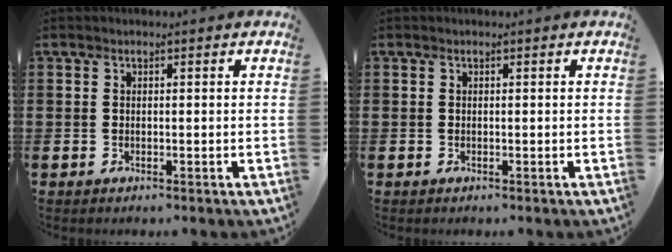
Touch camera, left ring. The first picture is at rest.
{"total": 0.0}